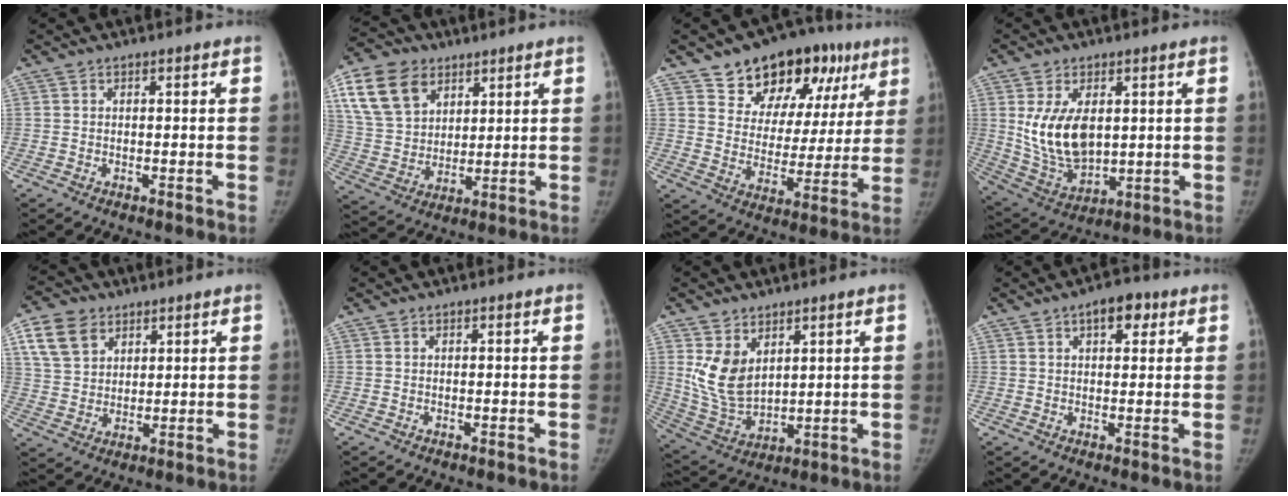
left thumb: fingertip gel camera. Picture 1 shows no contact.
{"total": 15.5, "force": [7.3, 10.9, 8.2], "torque": [-0.143, -0.011, 0.145]}
{"total": 20.6, "force": [11.9, 12.4, 11.3], "torque": [-0.102, -0.019, 0.179]}
{"total": 13.1, "force": [2.3, 7.9, 10.2], "torque": [-0.165, -0.018, 0.061]}
{"total": 9.8, "force": [4.8, 7.1, 4.7], "torque": [-0.069, -0.011, 0.095]}
{"total": 0.0}
{"total": 10.2, "force": [4.0, 6.5, 6.8], "torque": [-0.112, -0.028, 0.100]}
{"total": 5.5, "force": [2.7, 2.9, 3.9], "torque": [-0.031, -0.005, 0.032]}